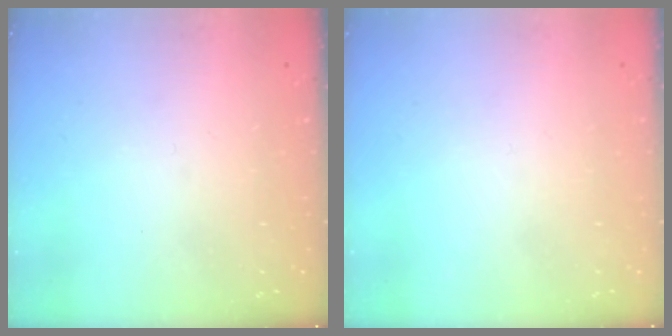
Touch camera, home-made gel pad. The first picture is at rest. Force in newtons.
{"total": 1.5, "press": 1.5, "slide": 0.1}